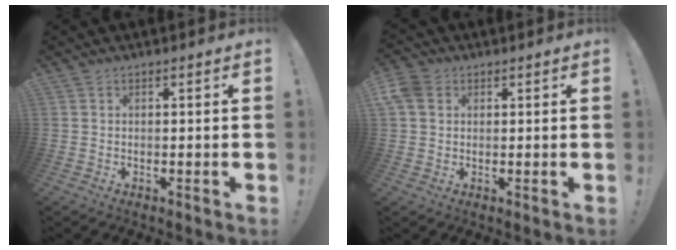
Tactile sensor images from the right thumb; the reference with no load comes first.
{"total": 6.7, "force": [2.3, 5.3, 3.5], "torque": [-0.062, 0.002, 0.047]}